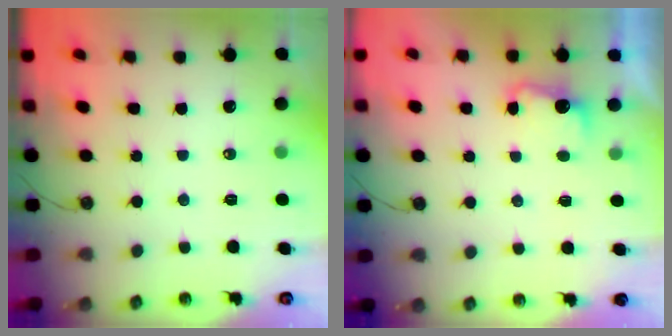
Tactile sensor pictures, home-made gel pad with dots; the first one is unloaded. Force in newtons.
{"total": 3.8, "press": 3.7, "slide": 1.0}